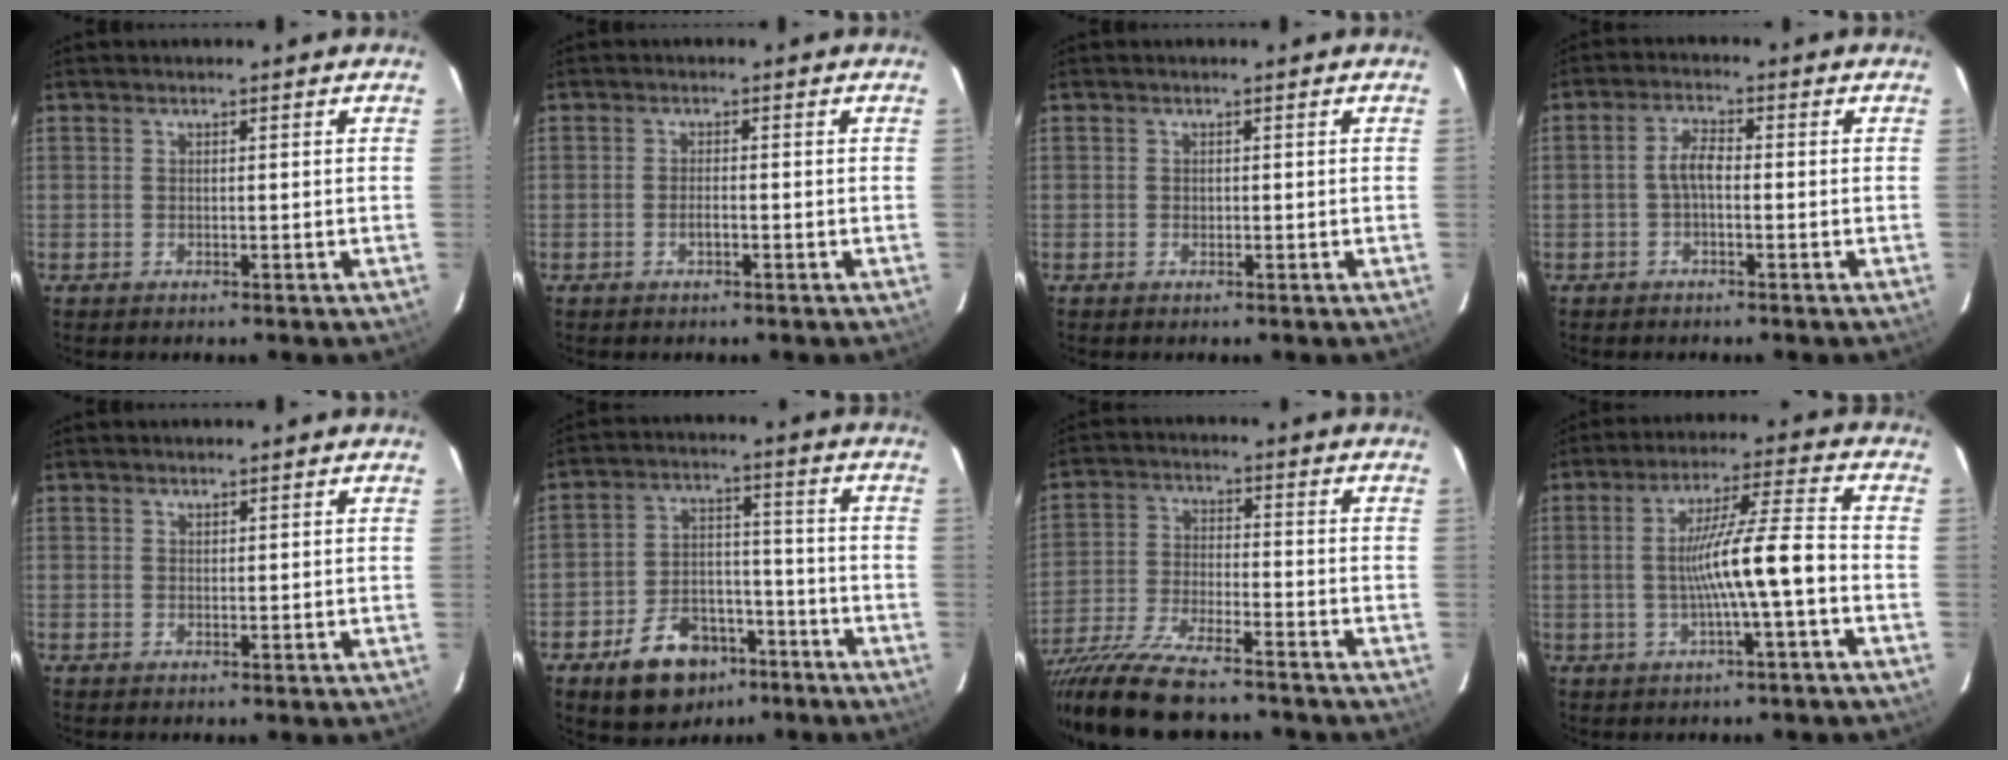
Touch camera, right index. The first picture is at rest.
{"total": 1.5, "force": [-0.8, 0.6, 1.2], "torque": [-0.024, 0.003, -0.015]}
{"total": 0.6, "force": [-0.2, 0.6, 0.0], "torque": [0.001, 0.000, -0.003]}
{"total": 3.1, "force": [-0.8, 1.3, 2.7], "torque": [-0.057, 0.012, -0.017]}
{"total": 0.6, "force": [0.4, 0.4, 0.0], "torque": [0.001, 0.002, 0.008]}
{"total": 13.8, "force": [-8.5, 8.7, 6.6], "torque": [-0.136, 0.026, -0.115]}
{"total": 20.7, "force": [-17.2, 4.3, 10.7], "torque": [-0.222, -0.055, -0.292]}
{"total": 9.8, "force": [-2.5, -0.3, 9.5], "torque": [-0.168, 0.007, -0.036]}